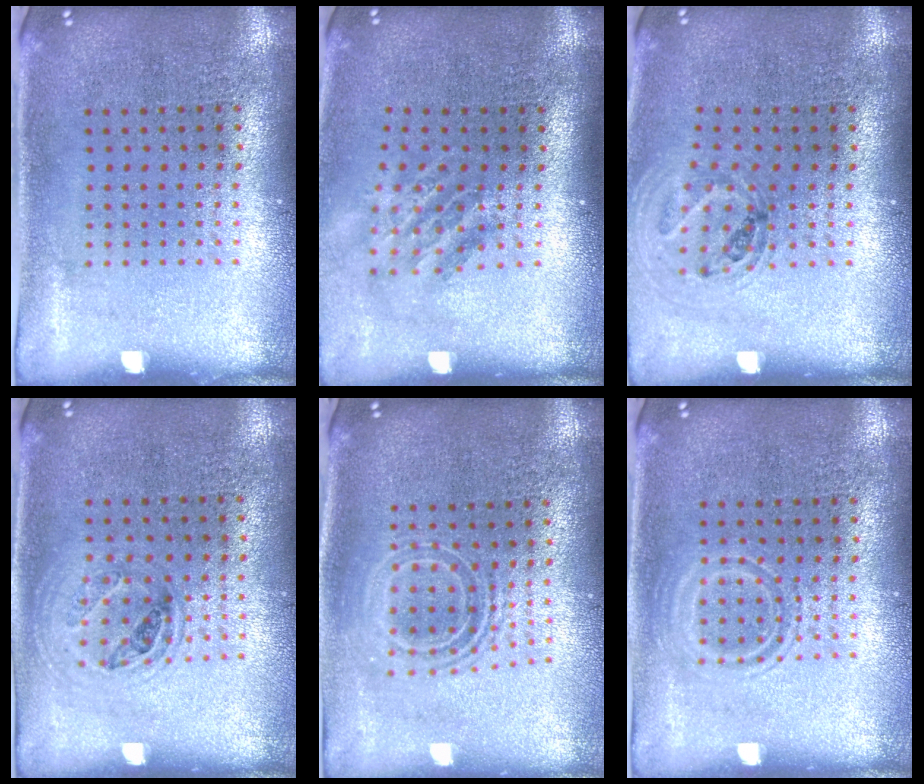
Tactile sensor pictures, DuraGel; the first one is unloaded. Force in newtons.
{"total": 1.8, "press": 1.2, "slide": 1.2}
{"total": 1.0, "press": 1.0, "slide": 0.1}
{"total": 1.0, "press": 0.9, "slide": 0.3}
{"total": 1.6, "press": 1.2, "slide": 1.0}
{"total": 1.7, "press": 1.7, "slide": 0.2}